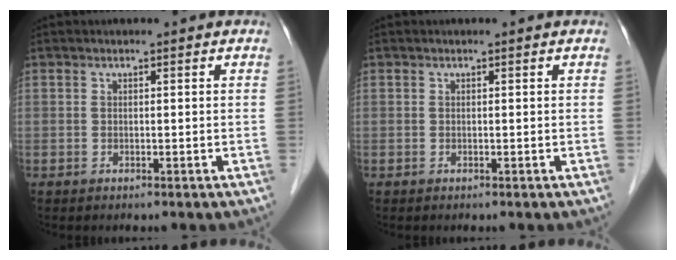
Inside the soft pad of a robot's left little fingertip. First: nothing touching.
{"total": 0.0}